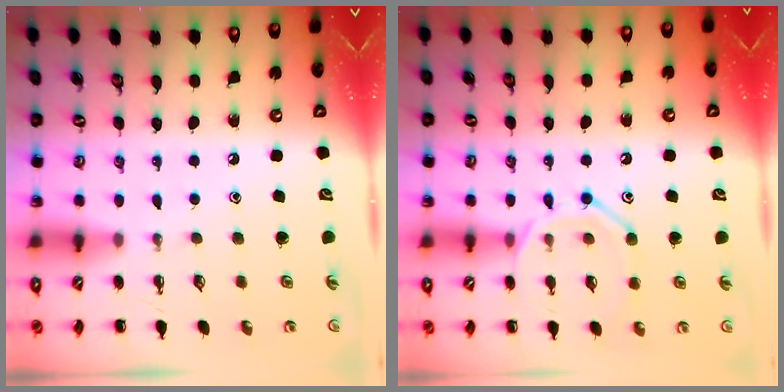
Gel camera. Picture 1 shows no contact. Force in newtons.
{"total": 11.3, "press": 11.3, "slide": 0.8}